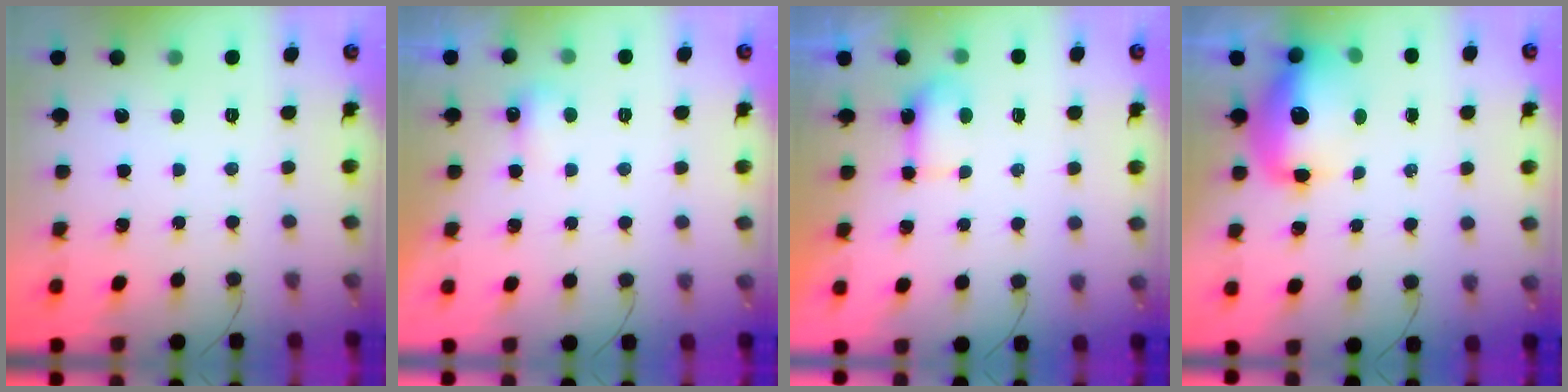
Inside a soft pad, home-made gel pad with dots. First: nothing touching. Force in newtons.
{"total": 4.2, "press": 4.0, "slide": 1.0}
{"total": 4.7, "press": 4.6, "slide": 0.9}
{"total": 12.8, "press": 12.4, "slide": 2.9}